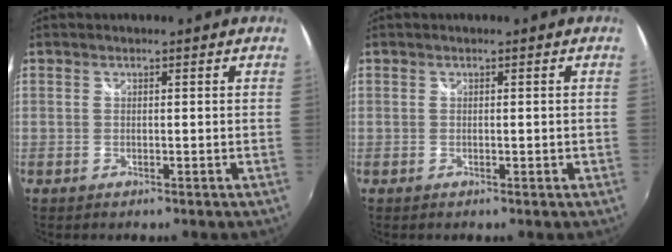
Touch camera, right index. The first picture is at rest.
{"total": 1.0, "force": [-0.3, 0.6, 0.8], "torque": [-0.008, 0.000, -0.002]}